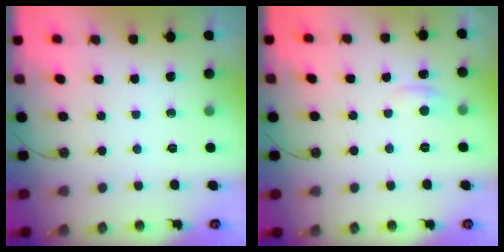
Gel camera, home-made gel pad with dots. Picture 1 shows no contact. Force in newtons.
{"total": 1.6, "press": 1.5, "slide": 0.5}